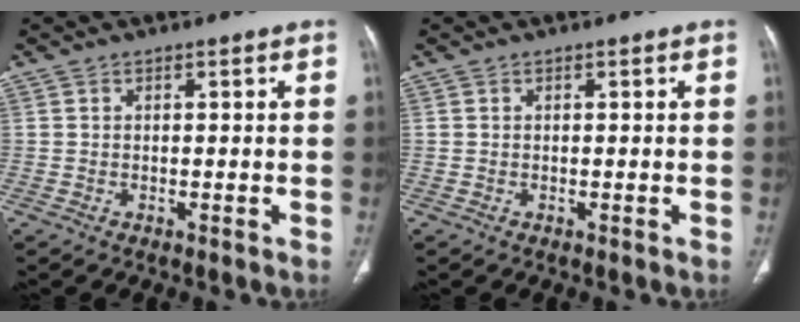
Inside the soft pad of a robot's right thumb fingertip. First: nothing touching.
{"total": 0.0}